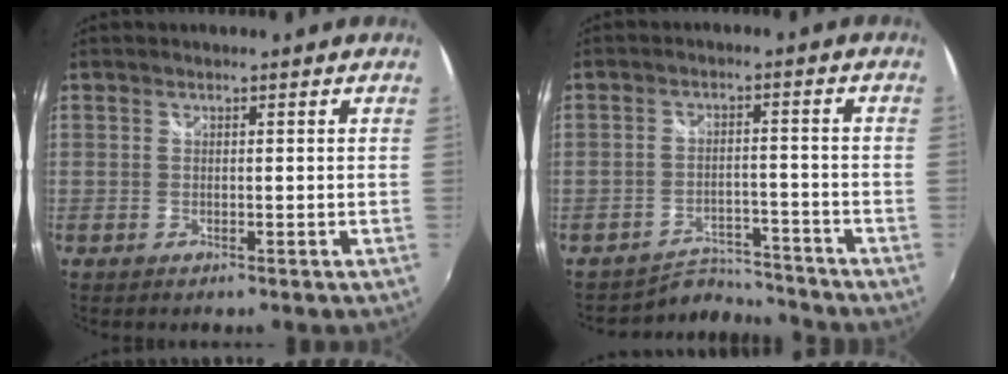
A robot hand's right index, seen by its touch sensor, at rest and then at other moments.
{"total": 7.0, "force": [-6.8, 1.1, -1.0], "torque": [-0.004, 0.016, -0.110]}